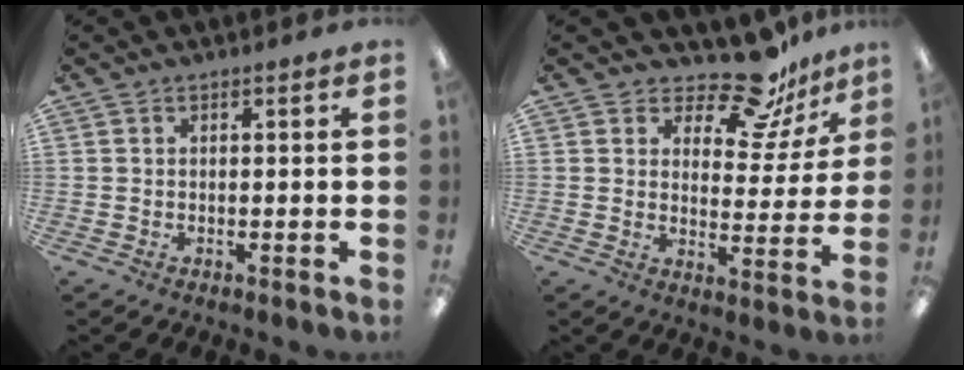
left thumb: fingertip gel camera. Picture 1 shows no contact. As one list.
[{"total": 14.3, "force": [11.5, 5.7, 6.3], "torque": [-0.094, -0.077, 0.203]}]